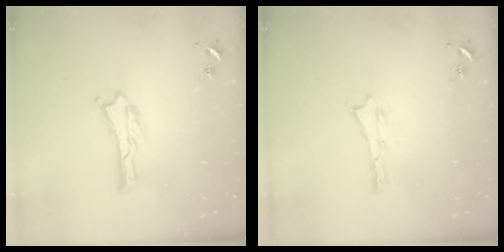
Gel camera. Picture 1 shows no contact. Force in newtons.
{"total": 0.0}